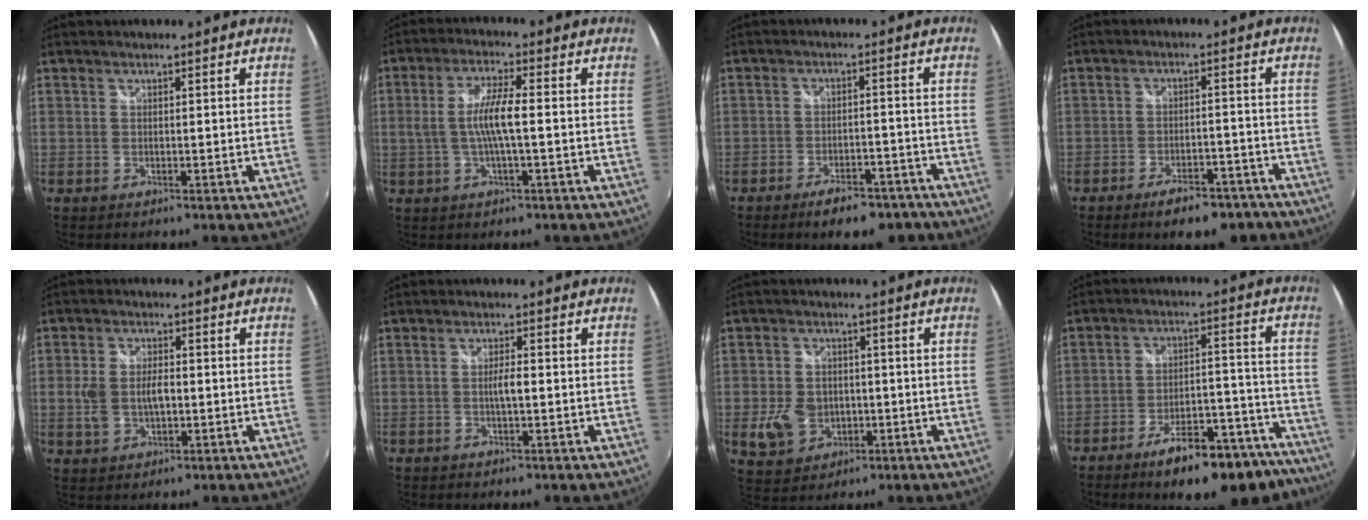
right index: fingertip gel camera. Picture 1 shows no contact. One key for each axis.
{"total": 7.1, "fx": -0.6, "fy": 0.8, "fz": 7.0, "tx": -0.135, "ty": 0.000, "tz": -0.008}
{"total": 8.9, "fx": -6.8, "fy": 3.5, "fz": 4.6, "tx": -0.088, "ty": 0.006, "tz": -0.090}
{"total": 9.3, "fx": -7.1, "fy": 3.6, "fz": 4.8, "tx": -0.090, "ty": 0.008, "tz": -0.094}
{"total": 7.1, "fx": -0.7, "fy": 4.4, "fz": 5.5, "tx": -0.111, "ty": 0.001, "tz": -0.011}
{"total": 2.6, "fx": -0.4, "fy": 0.4, "fz": 2.5, "tx": -0.045, "ty": 0.001, "tz": -0.008}
{"total": 8.9, "fx": -1.9, "fy": 7.2, "fz": 4.9, "tx": -0.122, "ty": 0.002, "tz": -0.024}
{"total": 19.8, "fx": -16.1, "fy": 6.1, "fz": 9.7, "tx": -0.132, "ty": 0.031, "tz": -0.206}